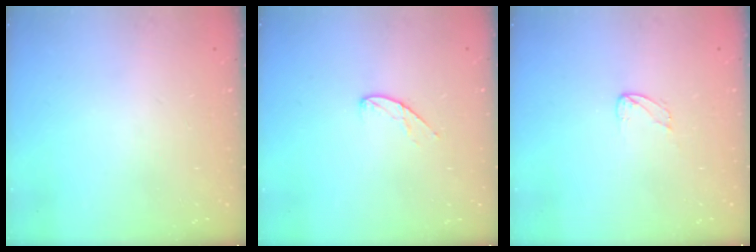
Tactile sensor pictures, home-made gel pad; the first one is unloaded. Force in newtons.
{"total": 6.9, "press": 6.9, "slide": 0.5}
{"total": 2.4, "press": 2.4, "slide": 0.1}